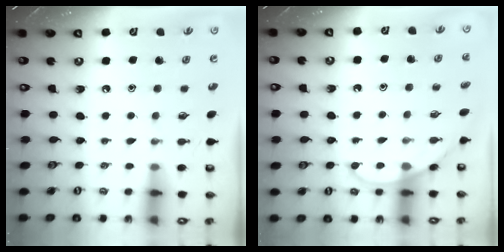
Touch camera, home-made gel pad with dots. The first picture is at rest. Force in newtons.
{"total": 6.5, "press": 6.4, "slide": 0.6}